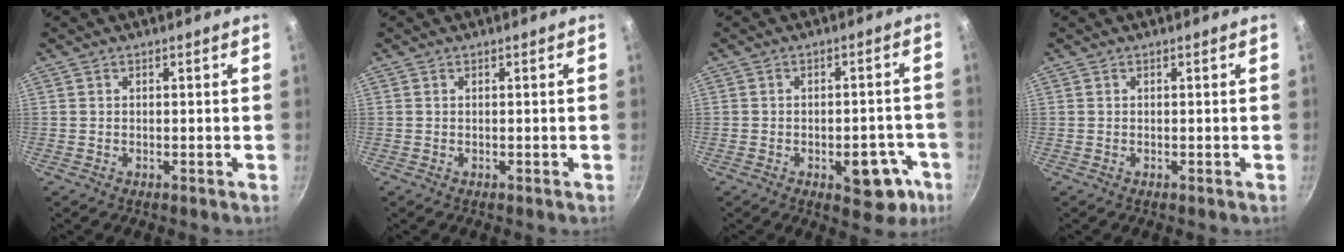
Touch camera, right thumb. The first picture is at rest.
{"total": 0.0}
{"total": 9.6, "force": [-3.8, 5.3, 7.0], "torque": [-0.044, 0.025, -0.043]}
{"total": 0.0}